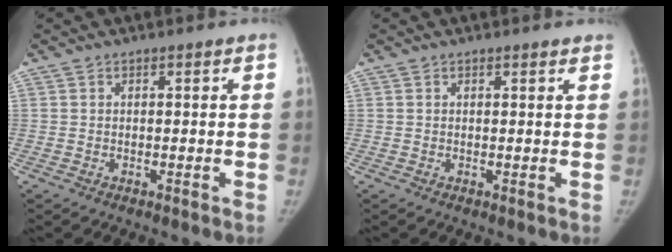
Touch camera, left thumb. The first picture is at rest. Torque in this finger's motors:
{"motor_torque": [-0.43, 0.25, -0.43, -0.13, -0.06]}